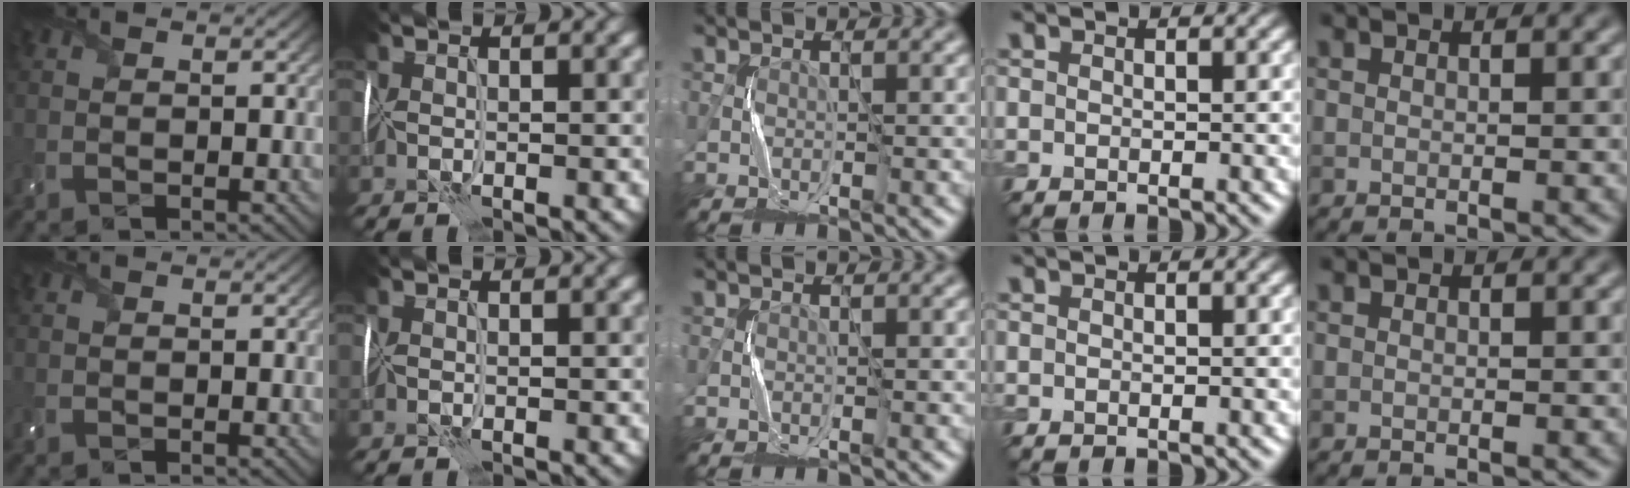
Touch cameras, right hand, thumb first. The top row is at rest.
{}